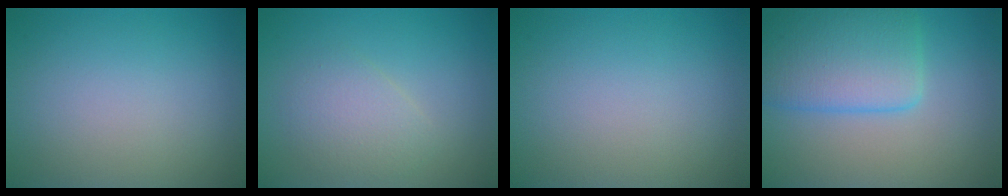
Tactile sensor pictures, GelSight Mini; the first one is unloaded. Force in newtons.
{"total": 2.6, "press": 2.6, "slide": 0.1}
{"total": 0.0}
{"total": 5.9, "press": 5.9, "slide": 0.2}